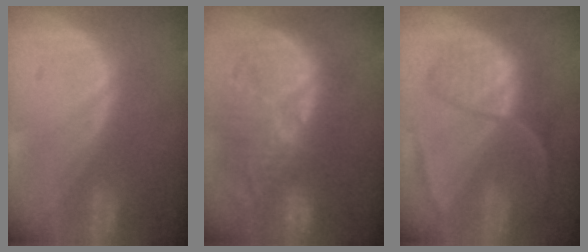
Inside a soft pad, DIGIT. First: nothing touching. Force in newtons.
{"total": 13.0, "press": 12.3, "slide": 4.3}
{"total": 9.3, "press": 7.7, "slide": 5.2}